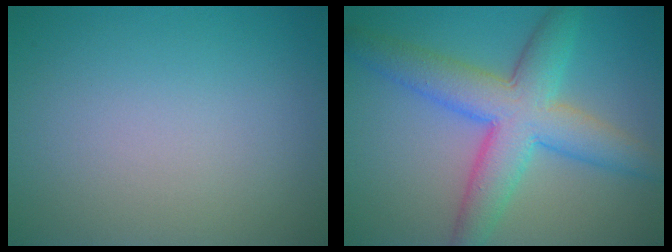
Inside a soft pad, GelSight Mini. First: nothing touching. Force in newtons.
{"total": 7.6, "press": 7.6, "slide": 0.2}